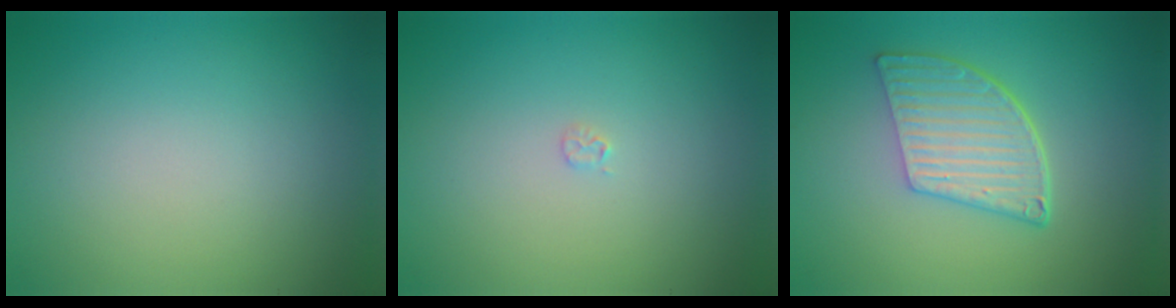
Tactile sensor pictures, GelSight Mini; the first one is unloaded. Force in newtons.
{"total": 0.5, "press": 0.5, "slide": 0.1}
{"total": 5.9, "press": 4.3, "slide": 4.0}